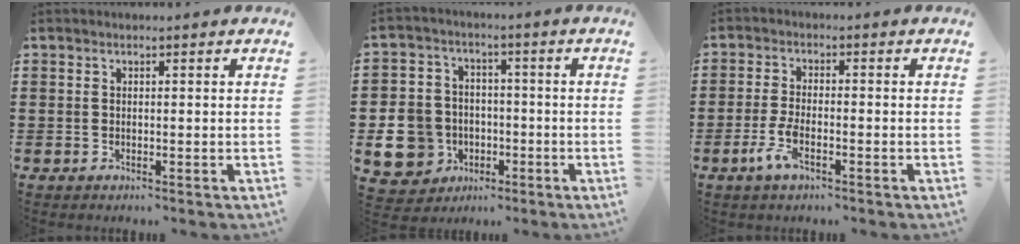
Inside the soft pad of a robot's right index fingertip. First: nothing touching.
{"total": 9.2, "force": [-2.7, 8.2, 3.2], "torque": [-0.123, 0.012, -0.050]}
{"total": 4.2, "force": [-2.1, 1.3, 3.5], "torque": [-0.085, -0.006, -0.046]}